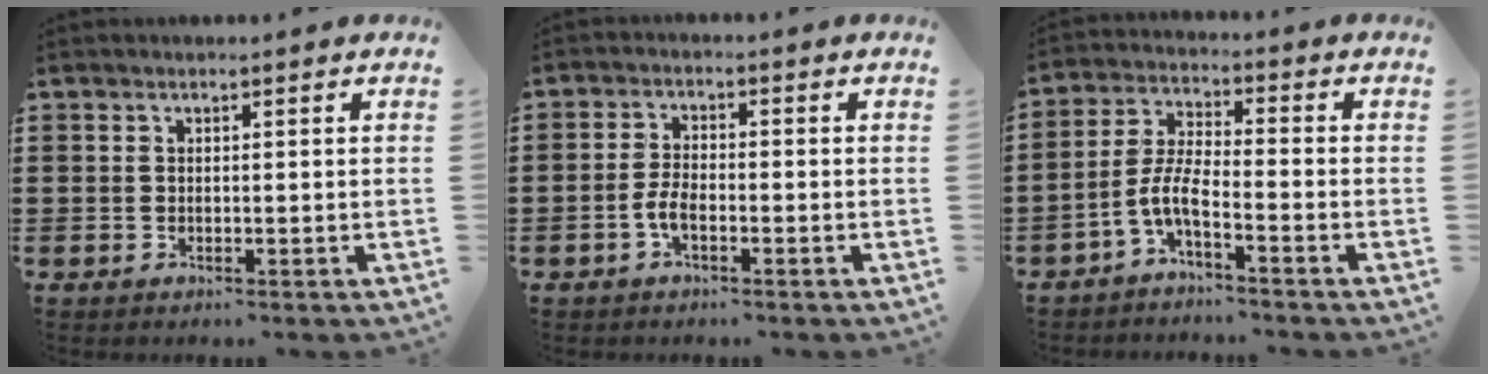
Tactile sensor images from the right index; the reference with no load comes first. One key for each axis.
{"total": 3.4, "fx": -1.4, "fy": 1.3, "fz": 2.7, "tx": -0.070, "ty": -0.003, "tz": -0.032}
{"total": 5.6, "fx": -3.5, "fy": 0.9, "fz": 4.3, "tx": -0.112, "ty": -0.012, "tz": -0.075}